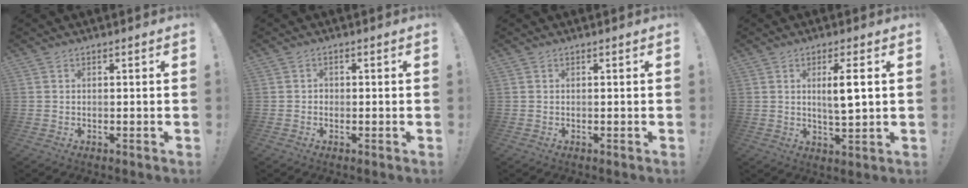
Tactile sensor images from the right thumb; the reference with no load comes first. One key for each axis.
{"total": 1.3, "fx": -0.5, "fy": 1.1, "fz": 0.5, "tx": -0.015, "ty": 0.008, "tz": -0.009}
{"total": 0.0}
{"total": 6.2, "fx": 1.7, "fy": 0.9, "fz": 5.9, "tx": -0.091, "ty": -0.009, "tz": 0.020}